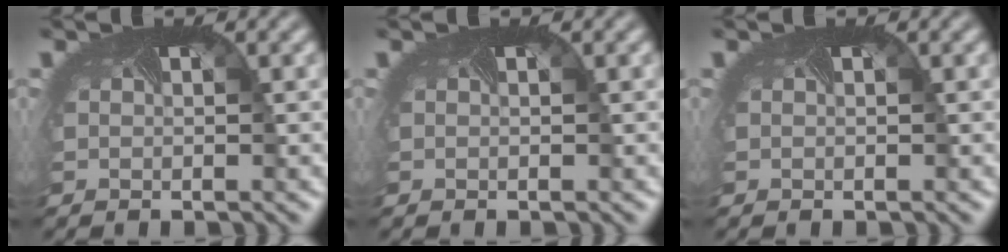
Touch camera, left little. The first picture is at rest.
{"total": 0.0}
{"total": 0.0}